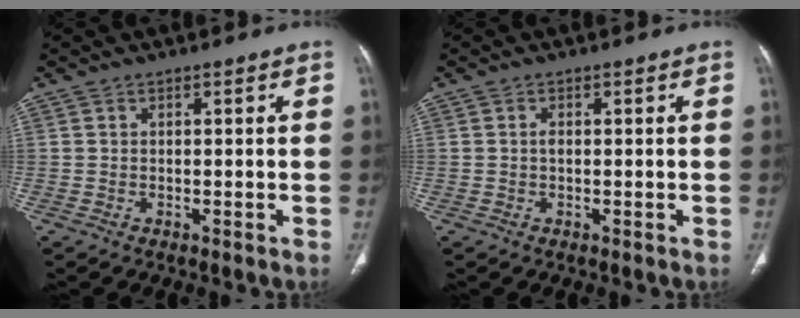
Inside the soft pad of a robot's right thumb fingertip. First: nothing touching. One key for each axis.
{"total": 0.8, "fx": -0.1, "fy": 0.5, "fz": 0.7, "tx": -0.011, "ty": 0.001, "tz": -0.003}